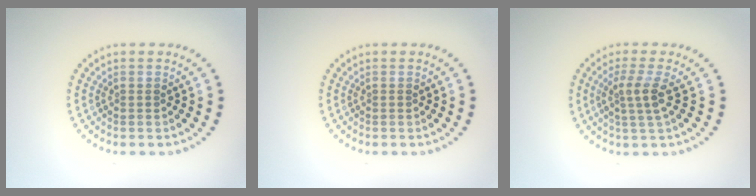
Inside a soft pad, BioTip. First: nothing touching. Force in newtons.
{"total": 0.0}
{"total": 2.6, "press": 1.9, "slide": 1.7}